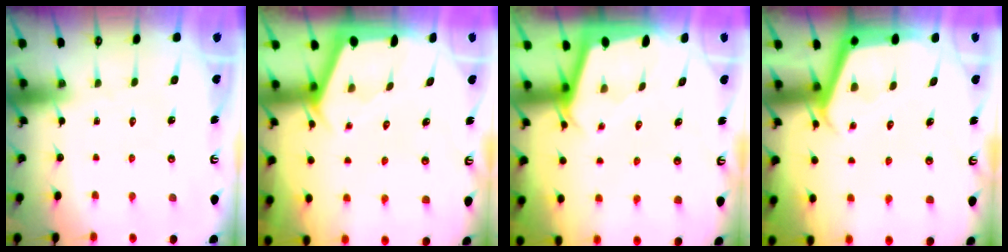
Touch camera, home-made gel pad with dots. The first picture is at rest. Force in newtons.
{"total": 2.2, "press": 2.2, "slide": 0.3}
{"total": 2.1, "press": 2.1, "slide": 0.2}
{"total": 4.0, "press": 4.0, "slide": 0.2}